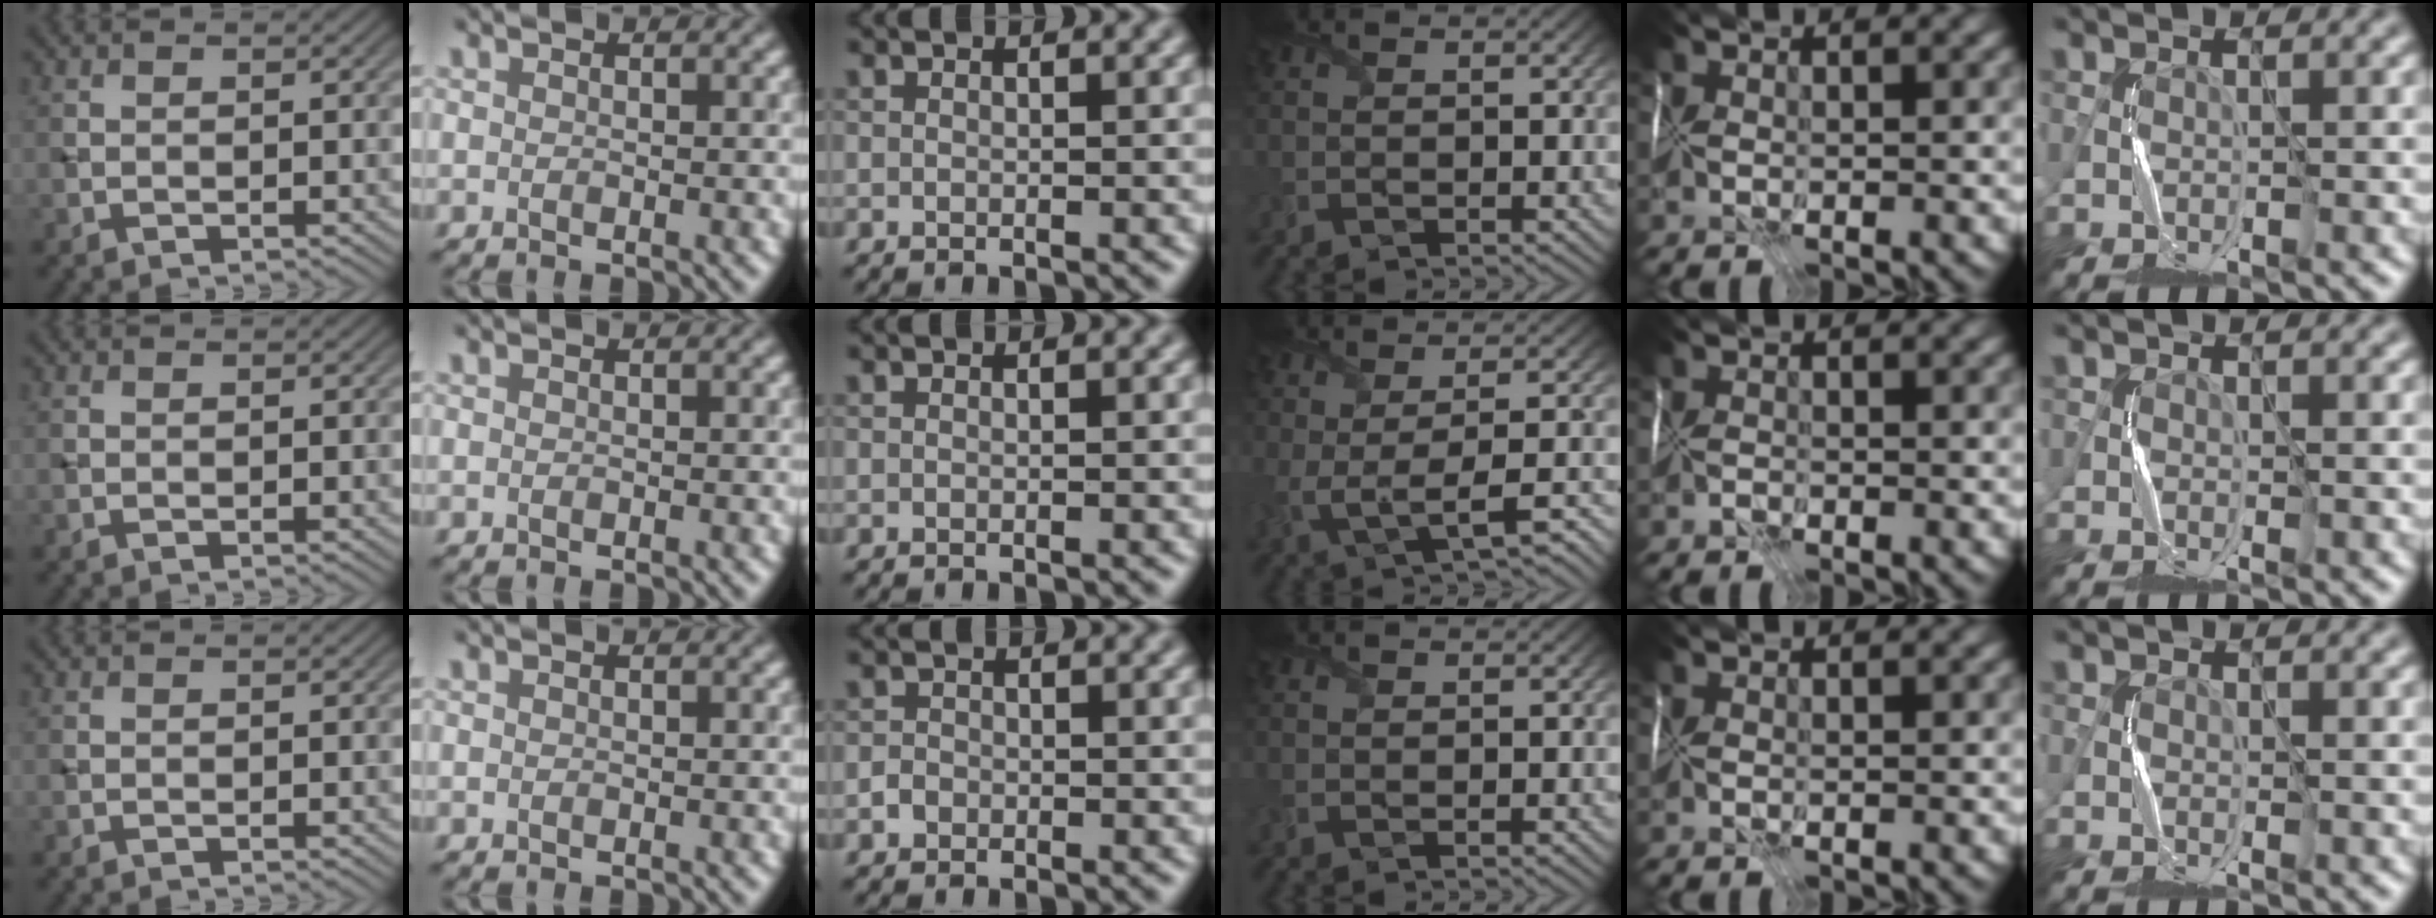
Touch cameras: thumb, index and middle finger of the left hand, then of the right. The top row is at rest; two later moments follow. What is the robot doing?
{"motion": "fold", "object": "wrapping paper"}